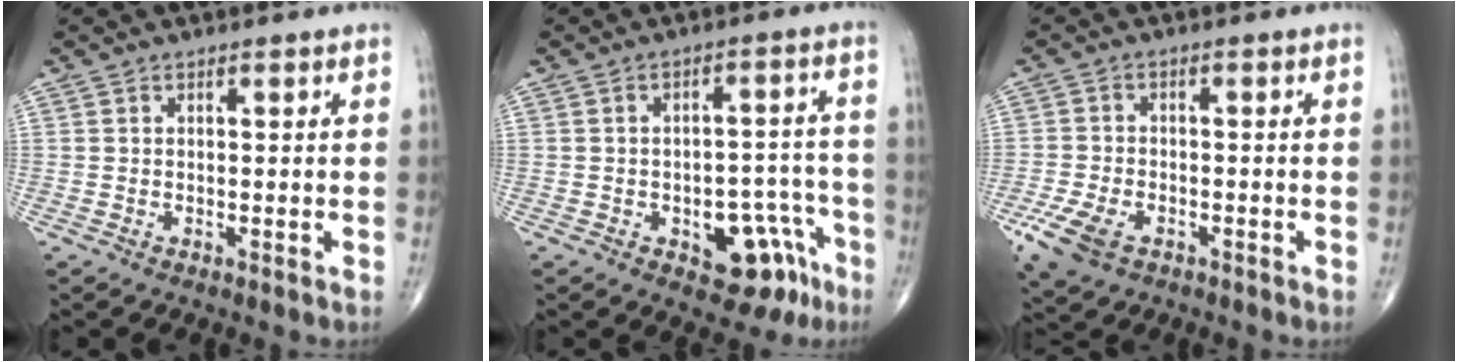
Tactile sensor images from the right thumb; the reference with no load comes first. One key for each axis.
{"total": 11.2, "fx": -5.4, "fy": 6.3, "fz": 7.5, "tx": -0.053, "ty": 0.049, "tz": -0.062}
{"total": 7.6, "fx": -3.9, "fy": 4.4, "fz": 4.9, "tx": -0.105, "ty": 0.005, "tz": -0.069}